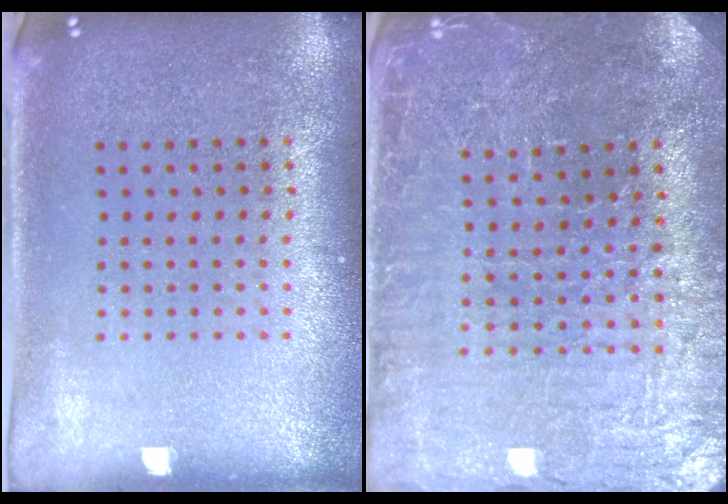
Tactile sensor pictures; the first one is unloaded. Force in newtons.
{"total": 3.3, "press": 3.3, "slide": 0.3}